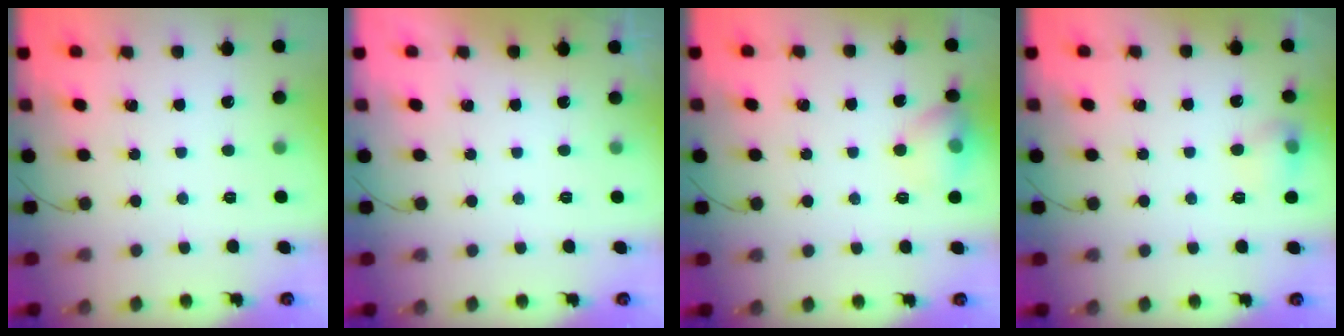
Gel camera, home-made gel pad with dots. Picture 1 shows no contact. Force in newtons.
{"total": 0.0}
{"total": 10.5, "press": 9.0, "slide": 5.4}
{"total": 7.6, "press": 7.5, "slide": 1.4}